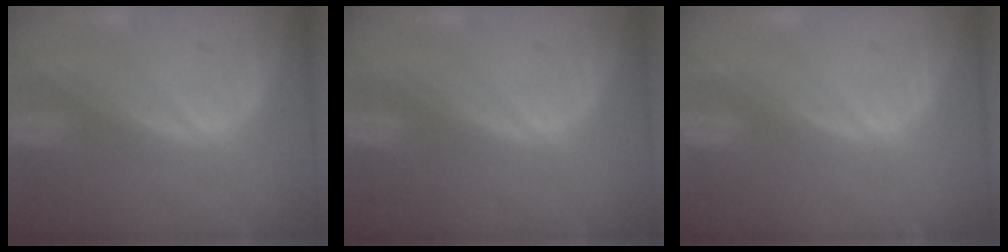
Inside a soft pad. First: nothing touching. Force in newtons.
{"total": 0.0}
{"total": 0.0}